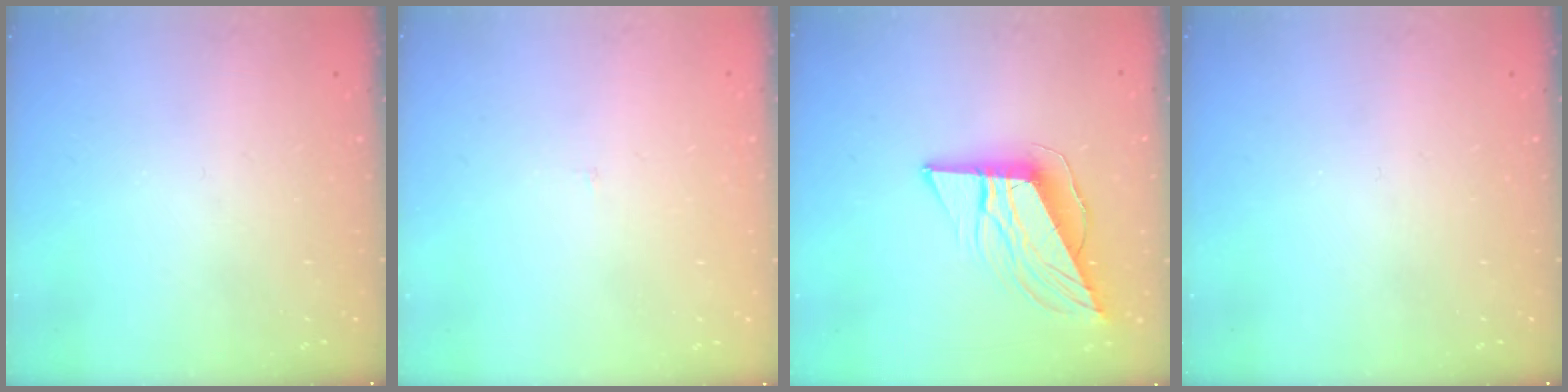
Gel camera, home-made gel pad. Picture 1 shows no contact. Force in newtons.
{"total": 2.0, "press": 2.0, "slide": 0.1}
{"total": 12.4, "press": 12.3, "slide": 1.5}
{"total": 0.0}